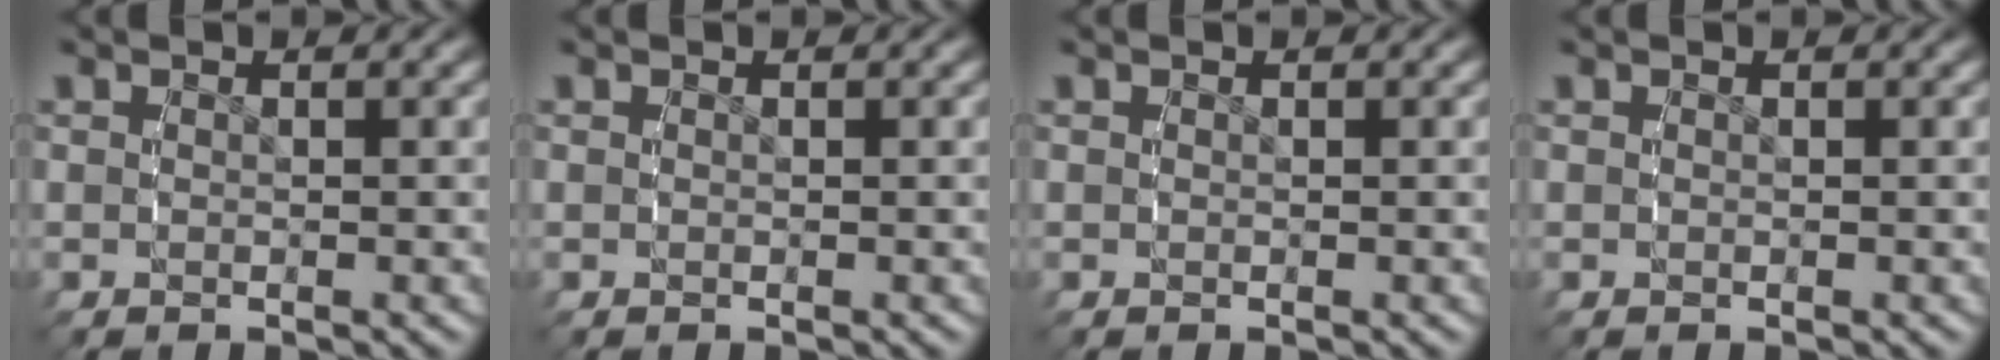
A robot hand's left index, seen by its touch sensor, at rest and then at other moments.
{"total": 0.0}
{"total": 0.0}
{"total": 0.0}